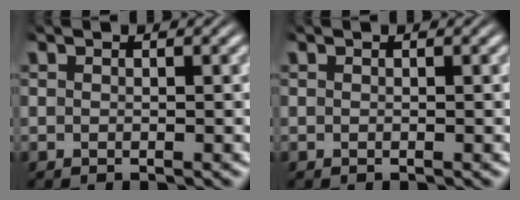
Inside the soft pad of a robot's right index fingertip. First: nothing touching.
{"total": 0.0}